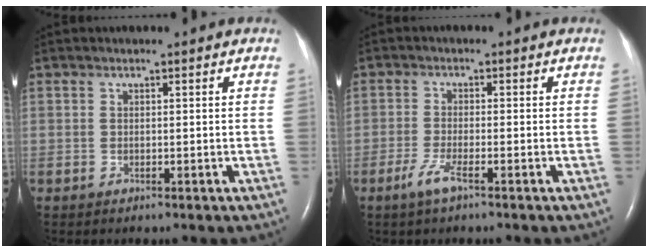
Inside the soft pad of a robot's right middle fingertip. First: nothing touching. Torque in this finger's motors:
{"motor_torque": [0.50, -0.45, 0.19, 0.06]}